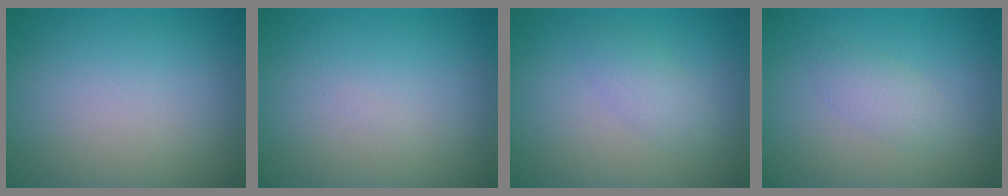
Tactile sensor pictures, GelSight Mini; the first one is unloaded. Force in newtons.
{"total": 0.0}
{"total": 1.9, "press": 1.9, "slide": 0.2}
{"total": 1.7, "press": 1.7, "slide": 0.1}